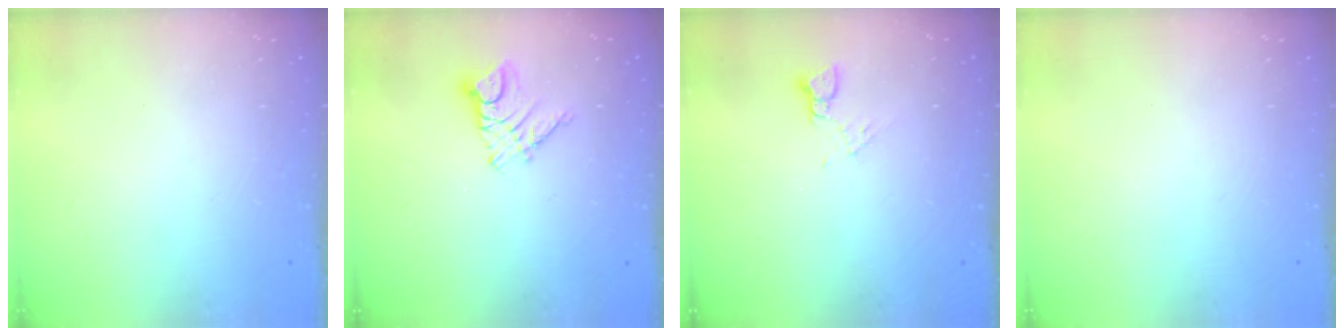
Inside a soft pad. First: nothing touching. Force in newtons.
{"total": 9.1, "press": 9.0, "slide": 0.8}
{"total": 2.5, "press": 2.5, "slide": 0.3}
{"total": 0.0}